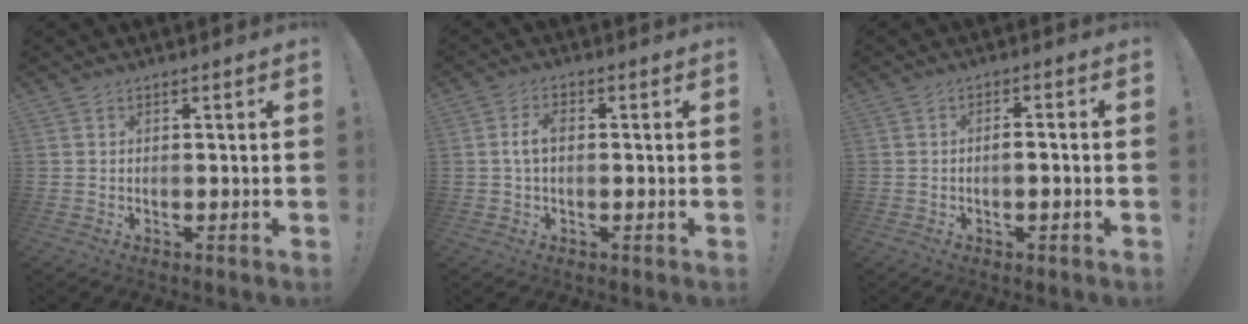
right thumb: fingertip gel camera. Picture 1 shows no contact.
{"total": 4.2, "force": [0.2, 2.4, 3.5], "torque": [-0.068, 0.007, 0.001]}
{"total": 2.5, "force": [-1.0, 0.3, 2.3], "torque": [-0.041, 0.002, -0.018]}